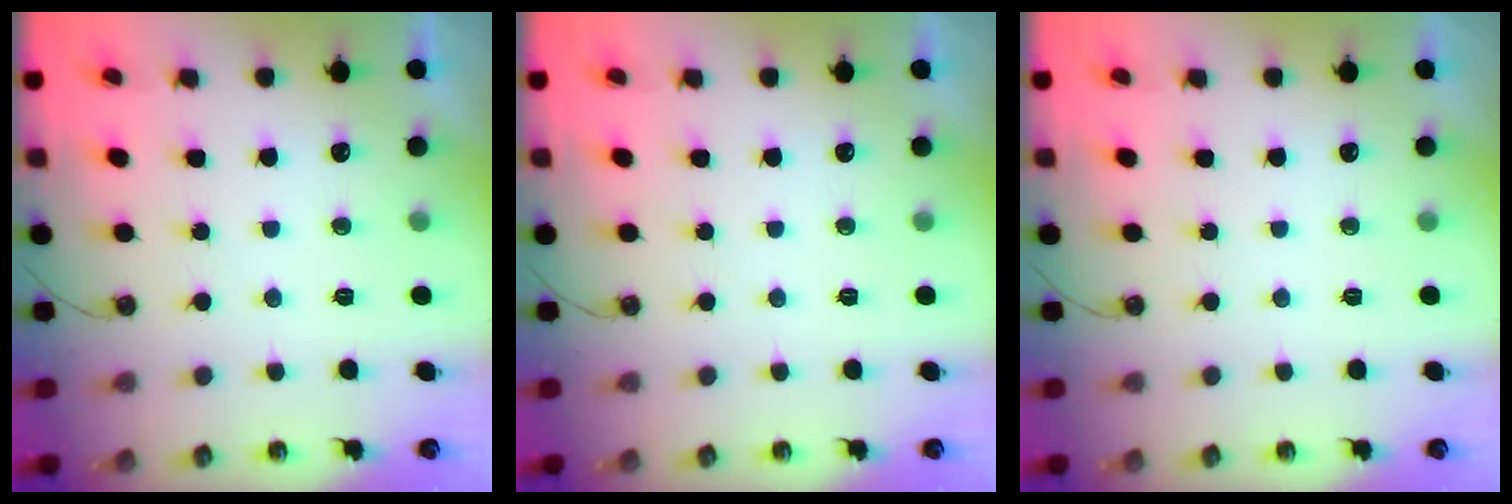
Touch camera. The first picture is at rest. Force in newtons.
{"total": 0.0}
{"total": 0.0}